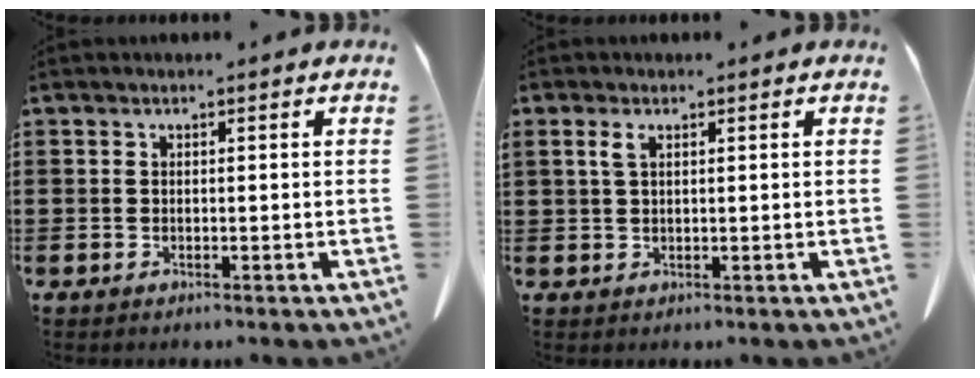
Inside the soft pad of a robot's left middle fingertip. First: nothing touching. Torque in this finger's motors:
{"motor_torque": [0.55, -0.28, 0.98, 0.21]}